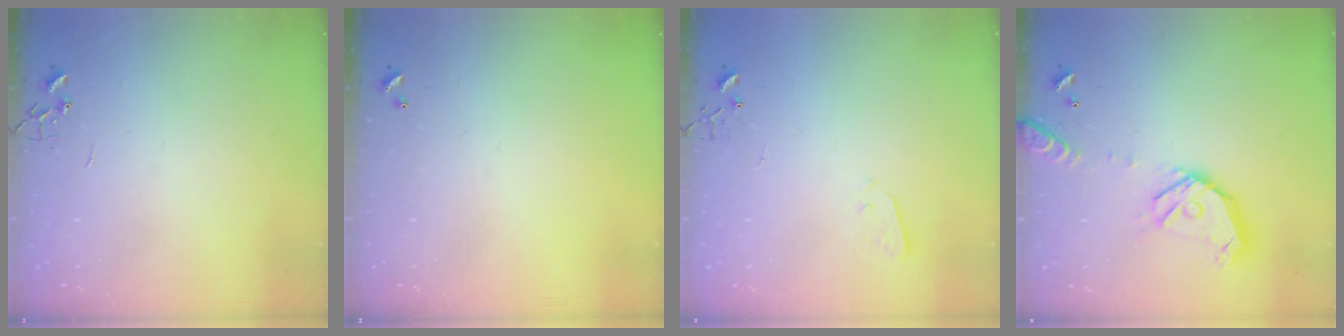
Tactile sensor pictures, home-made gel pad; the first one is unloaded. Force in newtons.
{"total": 0.0}
{"total": 3.1, "press": 3.0, "slide": 0.9}
{"total": 16.2, "press": 16.0, "slide": 2.7}